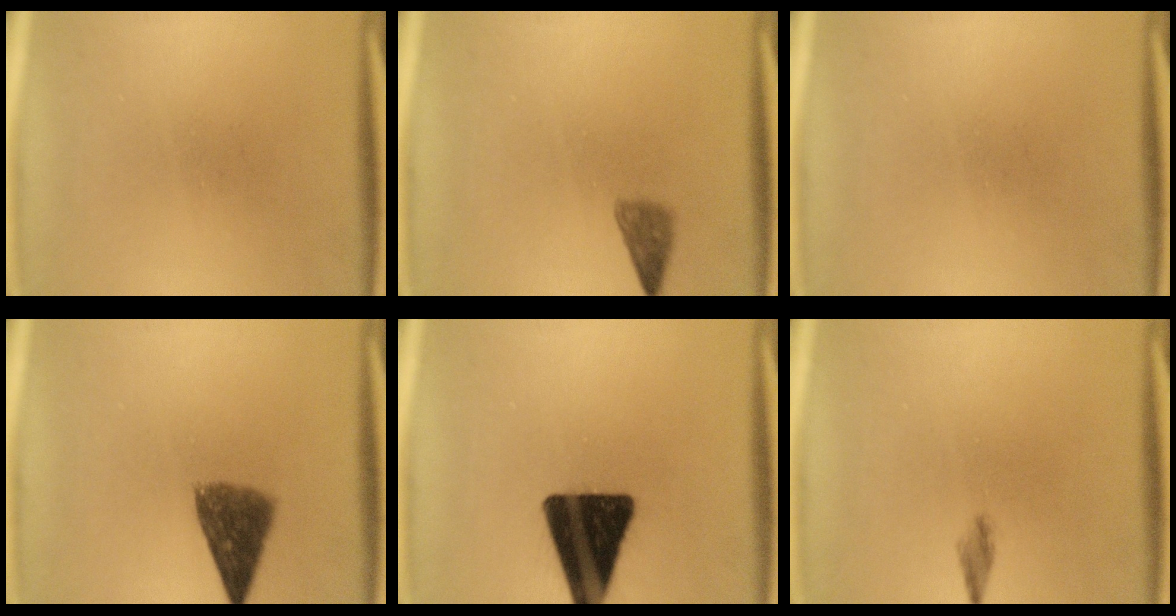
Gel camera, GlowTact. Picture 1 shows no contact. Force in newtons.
{"total": 2.1}
{"total": 0.0}
{"total": 7.2}
{"total": 18.5}
{"total": 1.3}